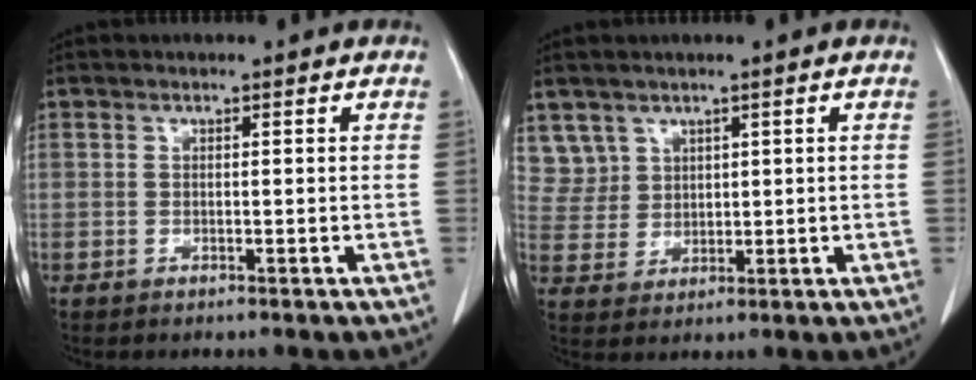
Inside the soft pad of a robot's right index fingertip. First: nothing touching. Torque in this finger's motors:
{"motor_torque": [-0.22, 0.18, 0.00, 0.00]}